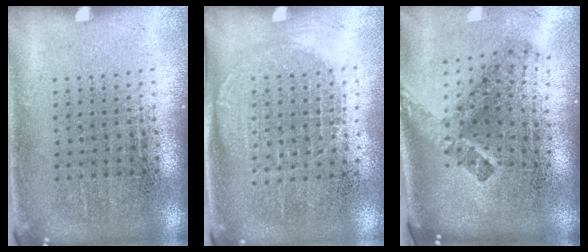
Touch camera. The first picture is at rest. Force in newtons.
{"total": 1.2, "press": 1.1, "slide": 0.6}
{"total": 2.6, "press": 1.6, "slide": 2.0}